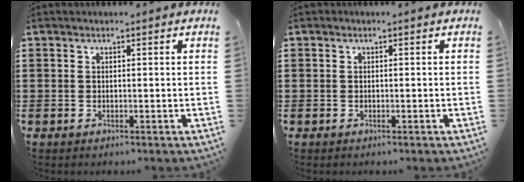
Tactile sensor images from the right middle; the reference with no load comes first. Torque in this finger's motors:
{"motor_torque": [0.01, 0.01, 0.00, 0.00]}